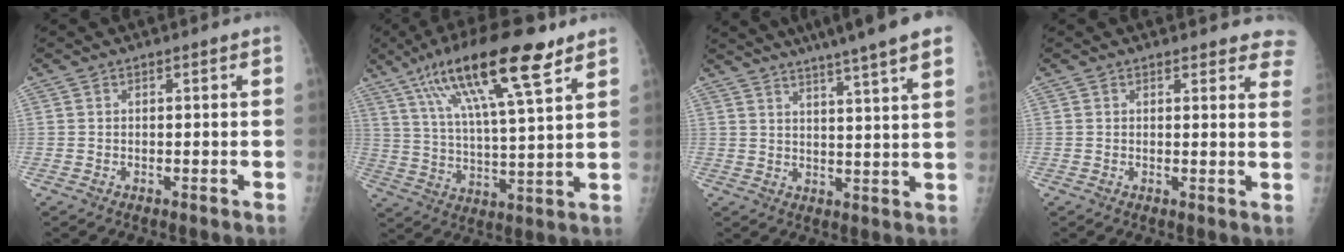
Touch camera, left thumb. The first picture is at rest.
{"total": 19.6, "force": [11.3, 4.2, 15.4], "torque": [-0.262, -0.023, 0.201]}
{"total": 15.3, "force": [11.4, 0.3, 10.1], "torque": [-0.138, -0.025, 0.142]}
{"total": 7.4, "force": [6.8, 2.3, 1.7], "torque": [0.026, -0.026, 0.048]}